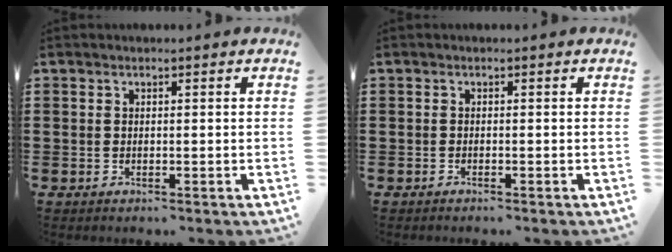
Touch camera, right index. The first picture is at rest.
{"total": 0.6, "force": [-0.6, -0.2, 0.0], "torque": [-0.002, -0.006, -0.011]}